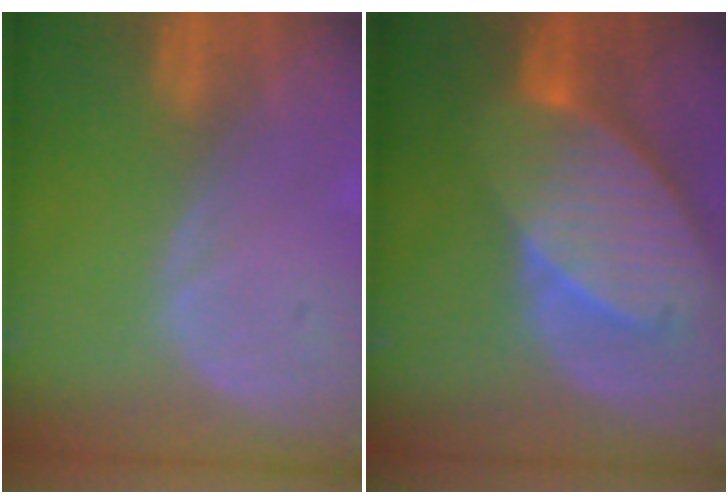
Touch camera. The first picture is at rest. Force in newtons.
{"total": 10.5, "press": 9.2, "slide": 5.1}